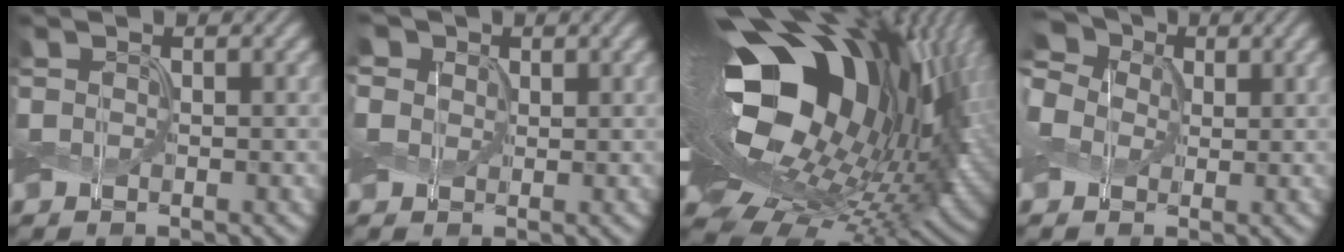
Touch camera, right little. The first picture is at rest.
{"total": 5.0, "force": [2.7, 3.6, 2.2], "torque": [-0.067, 0.007, 0.033]}
{"total": 20.9, "force": [5.1, 11.8, 16.6], "torque": [-0.300, -0.024, 0.097]}
{"total": 6.5, "force": [1.6, 5.2, 3.6], "torque": [-0.086, 0.034, 0.006]}